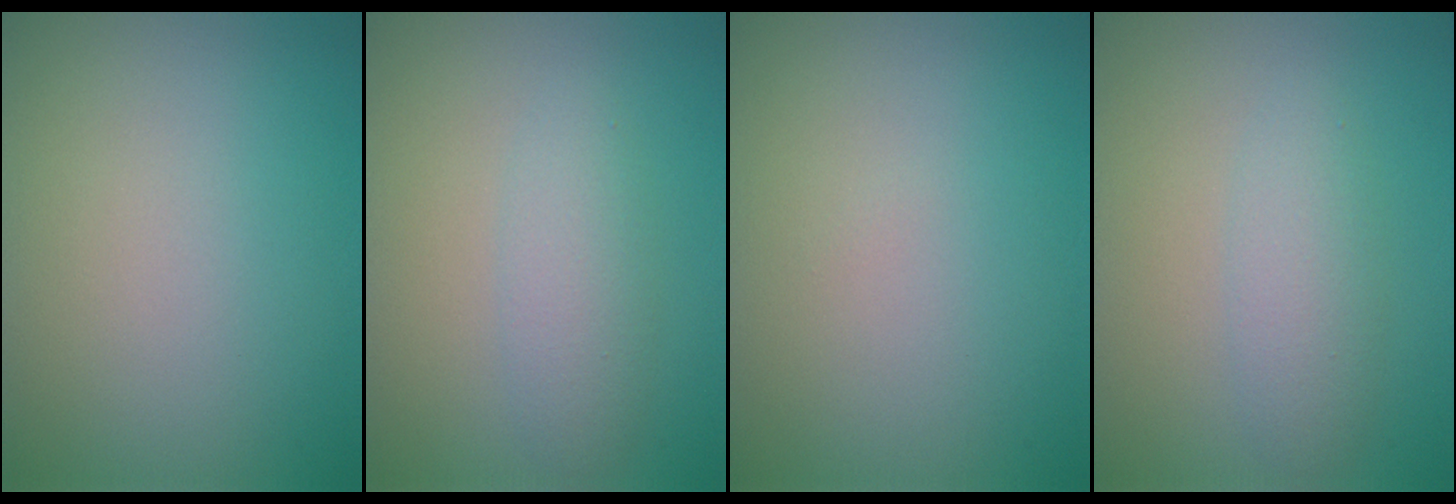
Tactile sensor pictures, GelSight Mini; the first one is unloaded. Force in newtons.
{"total": 2.4, "press": 2.4, "slide": 0.0}
{"total": 0.0}
{"total": 2.4, "press": 2.4, "slide": 0.0}